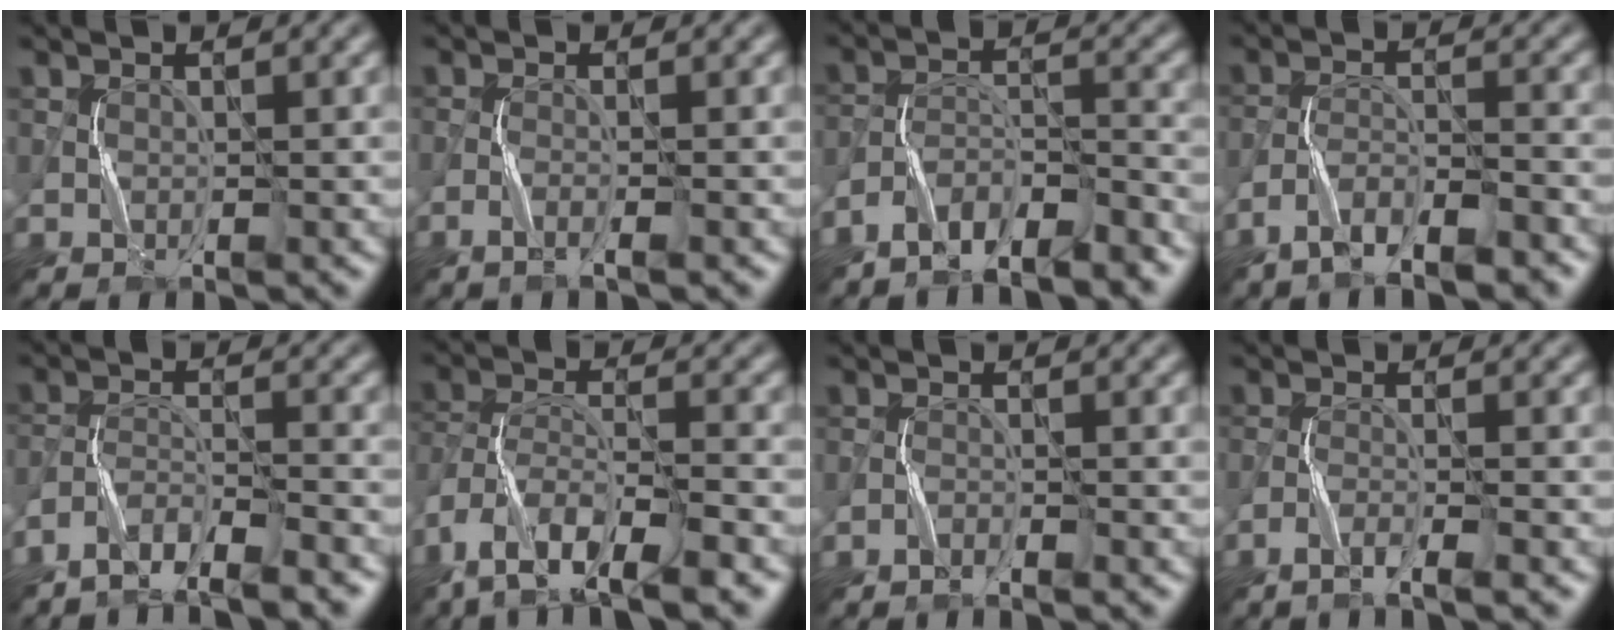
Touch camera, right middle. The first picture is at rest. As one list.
[{"total": 1.3, "force": [-1.0, -0.2, 0.9], "torque": [-0.025, 0.001, -0.020]}, {"total": 6.2, "force": [-5.4, 1.4, 2.5], "torque": [-0.048, -0.003, -0.100]}, {"total": 4.3, "force": [-3.7, 0.6, 2.1], "torque": [-0.043, 0.002, -0.070]}, {"total": 4.8, "force": [-4.4, 0.4, 2.0], "torque": [-0.040, -0.002, -0.083]}, {"total": 11.8, "force": [-9.2, 4.0, 6.3], "torque": [-0.115, -0.001, -0.147]}, {"total": 1.1, "force": [-1.1, -0.3, 0.2], "torque": [-0.010, 0.003, -0.023]}, {"total": 2.2, "force": [-1.9, -0.4, 1.1], "torque": [-0.029, -0.001, -0.041]}]